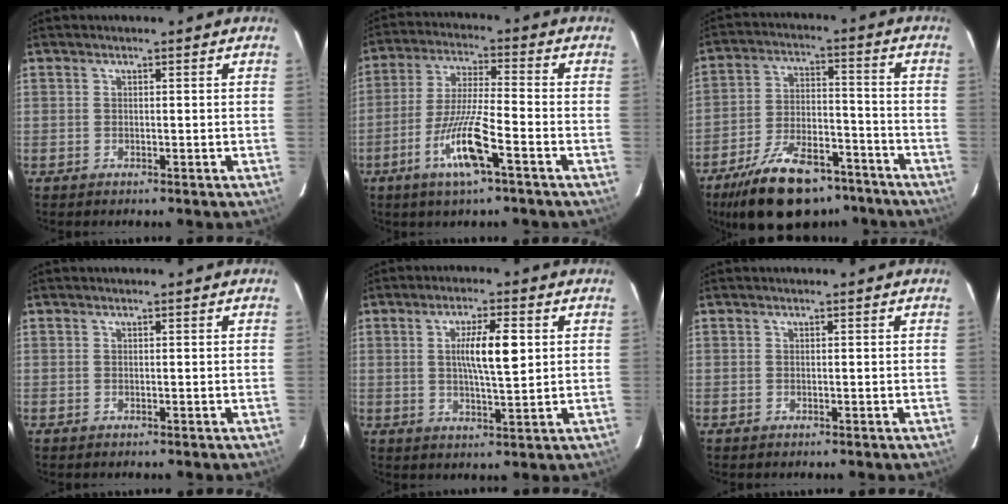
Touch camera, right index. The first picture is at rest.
{"total": 10.6, "force": [-4.9, 0.5, 9.4], "torque": [-0.186, -0.012, -0.094]}
{"total": 16.0, "force": [-11.8, 6.1, 9.0], "torque": [-0.172, 0.004, -0.198]}
{"total": 0.0}
{"total": 7.2, "force": [1.4, 1.0, 7.0], "torque": [-0.124, 0.004, 0.025]}
{"total": 0.0}